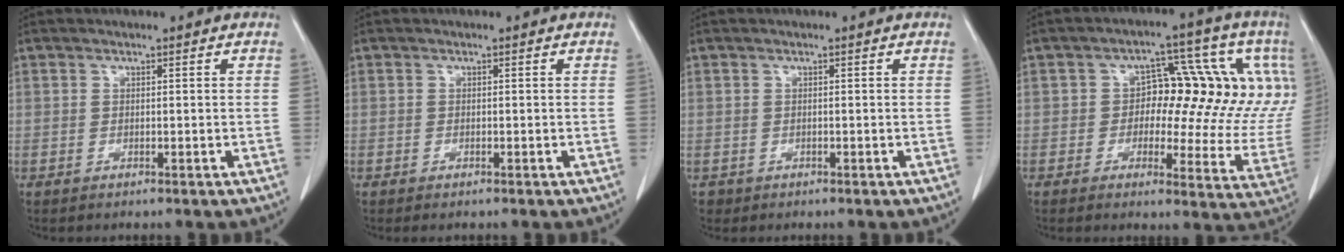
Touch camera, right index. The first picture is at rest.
{"total": 0.5, "force": [-0.4, 0.1, 0.3], "torque": [-0.006, -0.002, -0.003]}
{"total": 1.0, "force": [-0.5, 0.8, -0.2], "torque": [-0.008, 0.003, -0.007]}
{"total": 16.2, "force": [3.1, 8.0, 13.7], "torque": [-0.145, 0.030, 0.034]}